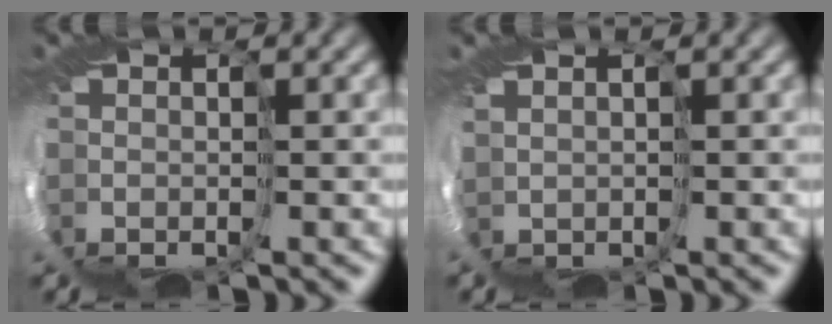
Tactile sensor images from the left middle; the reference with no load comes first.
{"total": 3.1, "force": [2.2, -1.2, -1.8], "torque": [0.036, -0.007, 0.046]}